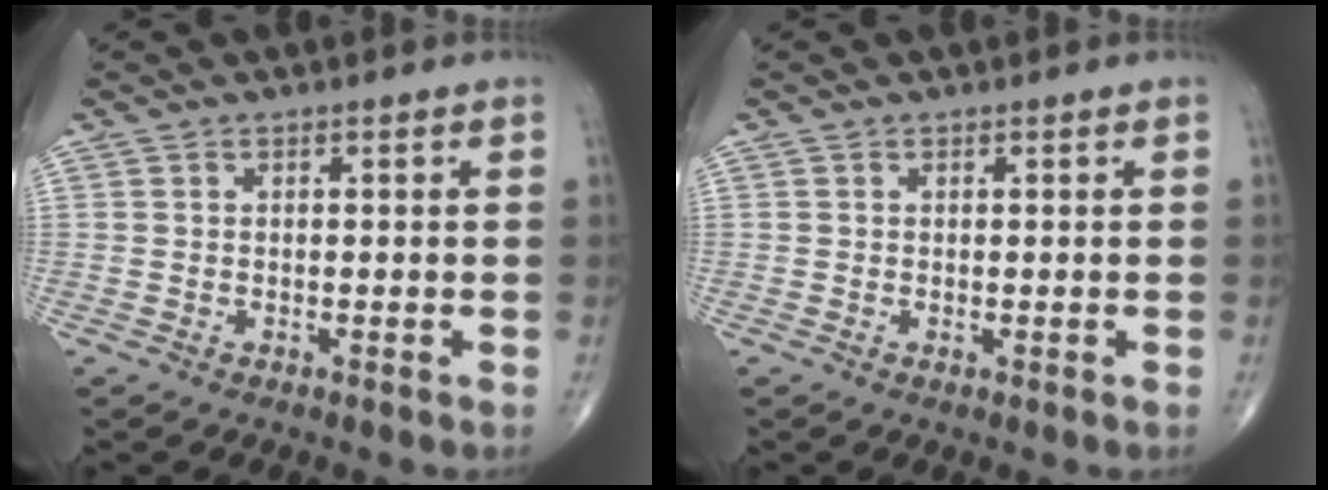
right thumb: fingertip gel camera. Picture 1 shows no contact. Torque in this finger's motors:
{"motor_torque": [-0.31, 0.22, -0.13, -0.16, 0.03]}